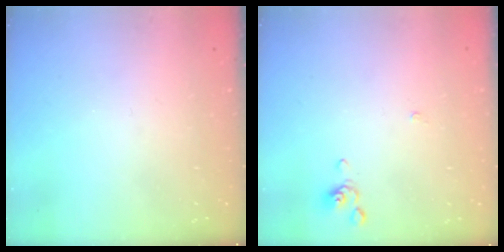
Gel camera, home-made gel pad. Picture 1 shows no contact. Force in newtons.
{"total": 0.0}